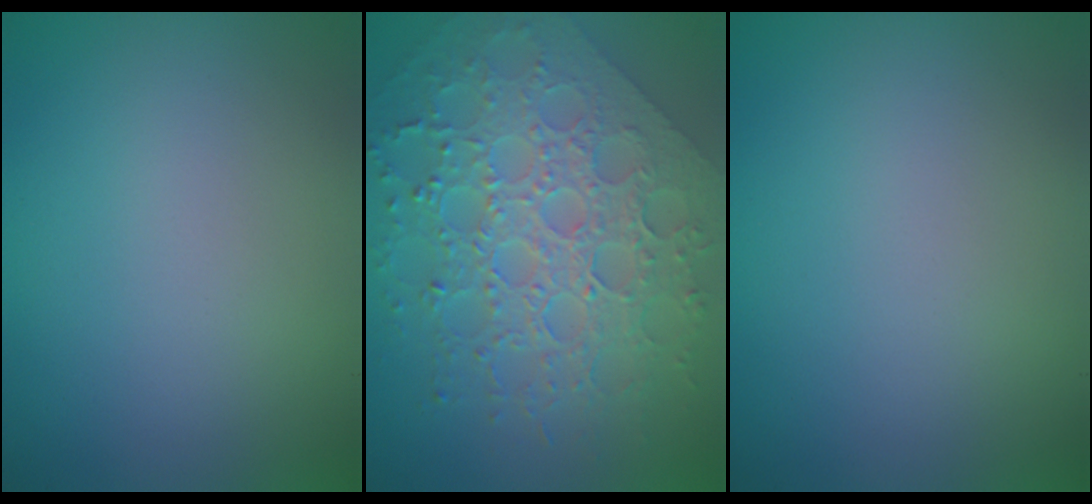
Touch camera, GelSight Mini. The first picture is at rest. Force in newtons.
{"total": 8.4, "press": 6.1, "slide": 5.8}
{"total": 0.0}